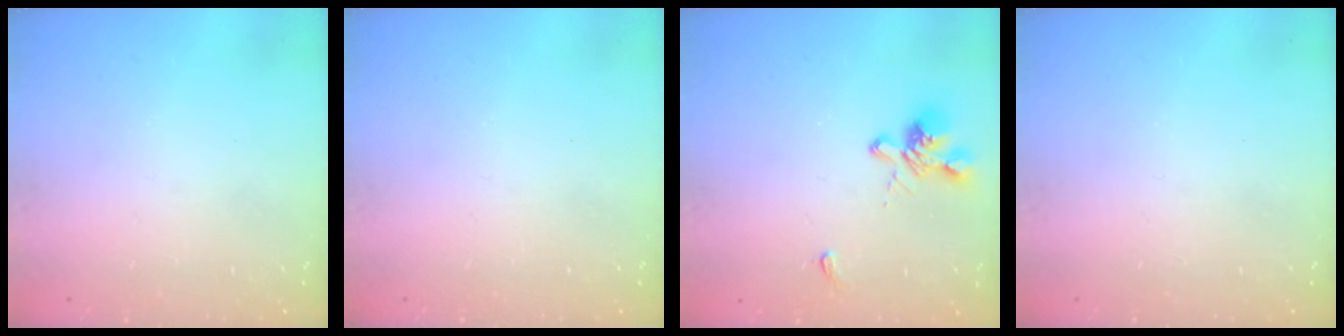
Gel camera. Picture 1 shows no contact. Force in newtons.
{"total": 0.0}
{"total": 1.9, "press": 1.5, "slide": 1.1}
{"total": 0.0}